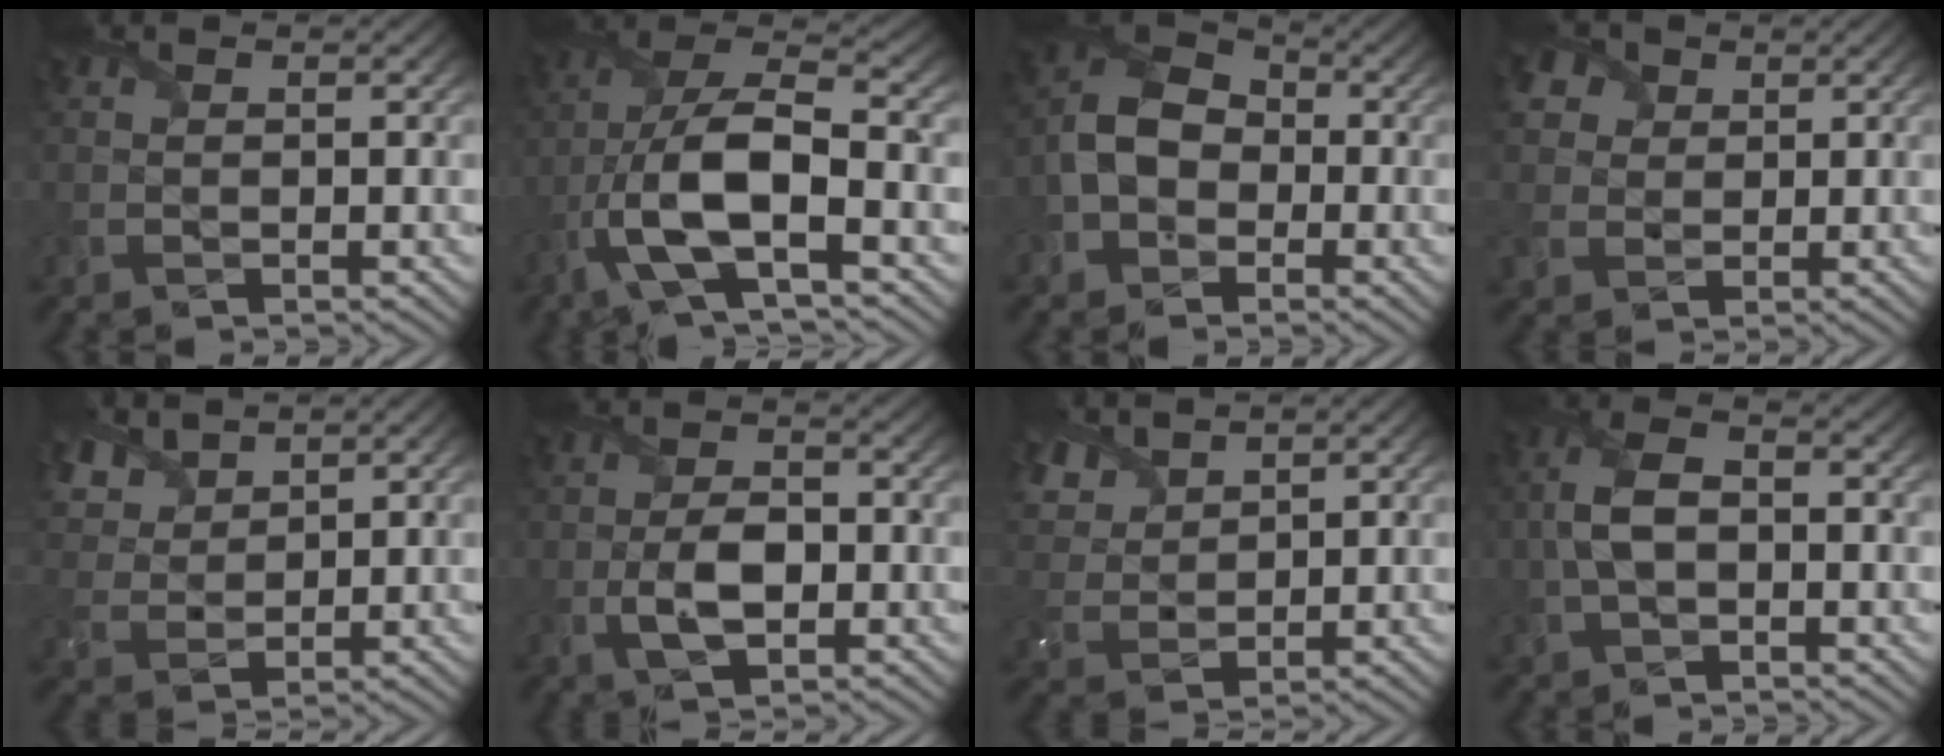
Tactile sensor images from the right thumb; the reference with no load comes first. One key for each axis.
{"total": 11.3, "fx": -4.3, "fy": 4.1, "fz": 9.6, "tx": -0.204, "ty": -0.003, "tz": -0.090}
{"total": 7.4, "fx": -2.2, "fy": 5.6, "fz": 4.2, "tx": -0.095, "ty": 0.000, "tz": -0.059}
{"total": 6.3, "fx": 2.7, "fy": 5.1, "fz": 2.6, "tx": -0.092, "ty": 0.015, "tz": 0.037}
{"total": 6.8, "fx": 5.0, "fy": 3.6, "fz": 3.0, "tx": -0.097, "ty": 0.006, "tz": 0.106}
{"total": 4.7, "fx": -1.2, "fy": 2.6, "fz": 3.7, "tx": -0.080, "ty": -0.005, "tz": -0.025}
{"total": 6.7, "fx": 4.7, "fy": 3.5, "fz": 3.2, "tx": -0.104, "ty": 0.009, "tz": 0.098}
{"total": 5.6, "fx": -0.5, "fy": 3.1, "fz": 4.6, "tx": -0.115, "ty": 0.009, "tz": -0.014}